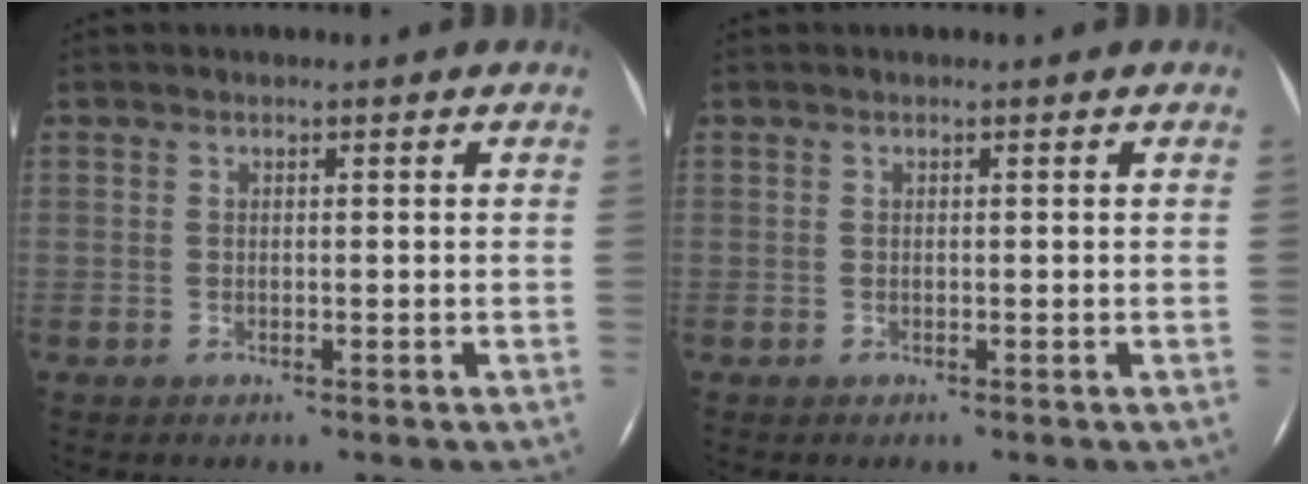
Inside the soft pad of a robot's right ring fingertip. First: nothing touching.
{"total": 0.0}